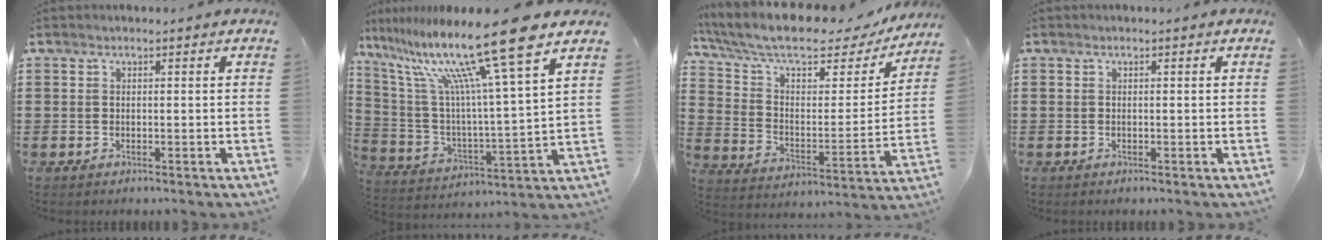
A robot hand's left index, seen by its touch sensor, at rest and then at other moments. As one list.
[{"total": 19.5, "force": [13.4, 1.8, 14.0], "torque": [-0.267, -0.077, 0.209]}, {"total": 10.7, "force": [8.6, 2.7, 5.8], "torque": [-0.146, -0.046, 0.147]}, {"total": 0.0}]